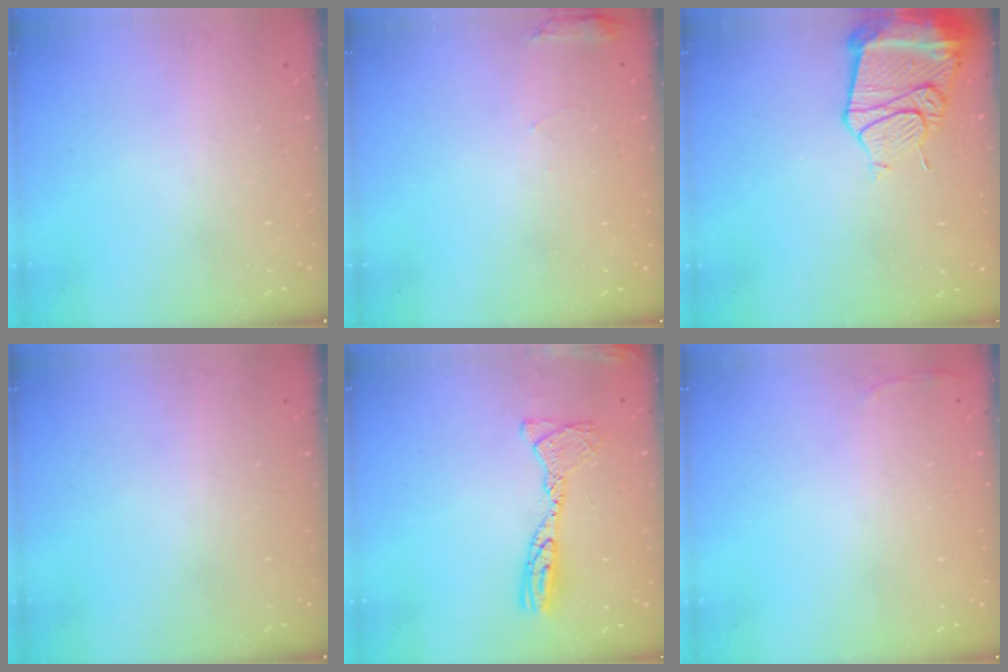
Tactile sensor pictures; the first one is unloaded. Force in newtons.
{"total": 5.2, "press": 5.0, "slide": 1.3}
{"total": 14.5, "press": 14.4, "slide": 1.7}
{"total": 0.0}
{"total": 12.2, "press": 12.1, "slide": 1.3}
{"total": 2.8, "press": 2.6, "slide": 0.9}